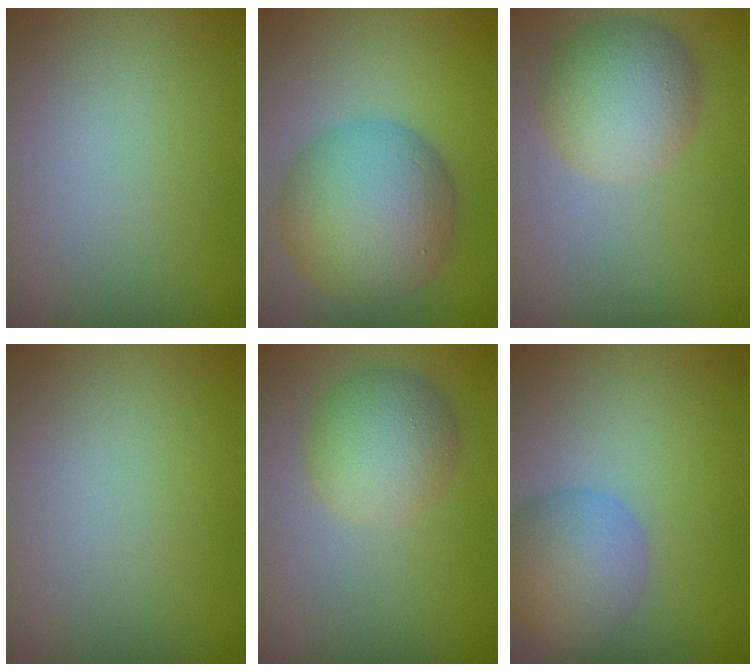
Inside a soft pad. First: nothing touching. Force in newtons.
{"total": 8.6, "press": 8.6, "slide": 0.1}
{"total": 5.2, "press": 5.2, "slide": 0.4}
{"total": 0.0}
{"total": 4.4, "press": 4.4, "slide": 0.0}
{"total": 4.6, "press": 4.6, "slide": 0.2}